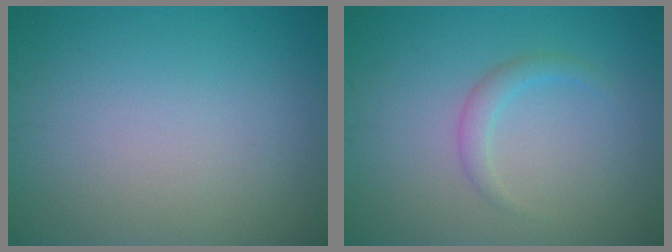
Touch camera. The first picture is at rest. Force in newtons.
{"total": 1.5, "press": 1.5, "slide": 0.1}